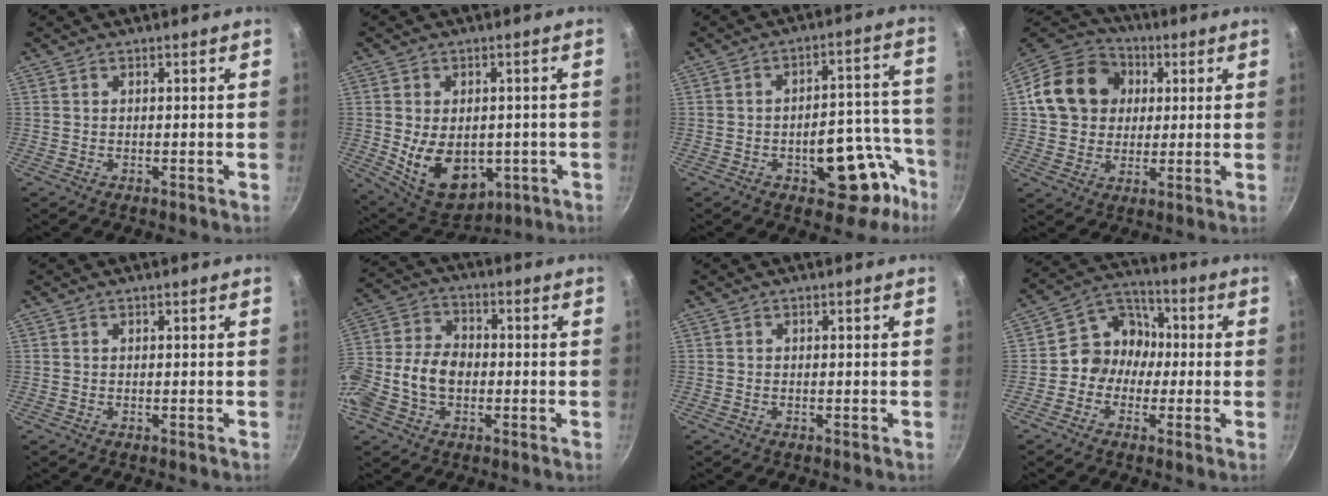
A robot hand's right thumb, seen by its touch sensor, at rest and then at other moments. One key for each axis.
{"total": 13.9, "fx": -2.0, "fy": 9.6, "fz": 9.9, "tx": -0.126, "ty": -0.010, "tz": -0.003}
{"total": 16.0, "fx": -7.2, "fy": 8.8, "fz": 11.3, "tx": -0.062, "ty": 0.062, "tz": -0.088}
{"total": 16.7, "fx": 3.2, "fy": 14.1, "fz": 8.4, "tx": -0.134, "ty": 0.024, "tz": 0.046}
{"total": 0.0}
{"total": 13.6, "fx": -2.8, "fy": 9.5, "fz": 9.4, "tx": -0.177, "ty": 0.037, "tz": -0.061}
{"total": 0.0}
{"total": 8.9, "fx": -1.1, "fy": 8.0, "fz": 3.8, "tx": -0.017, "ty": 0.035, "tz": -0.040}